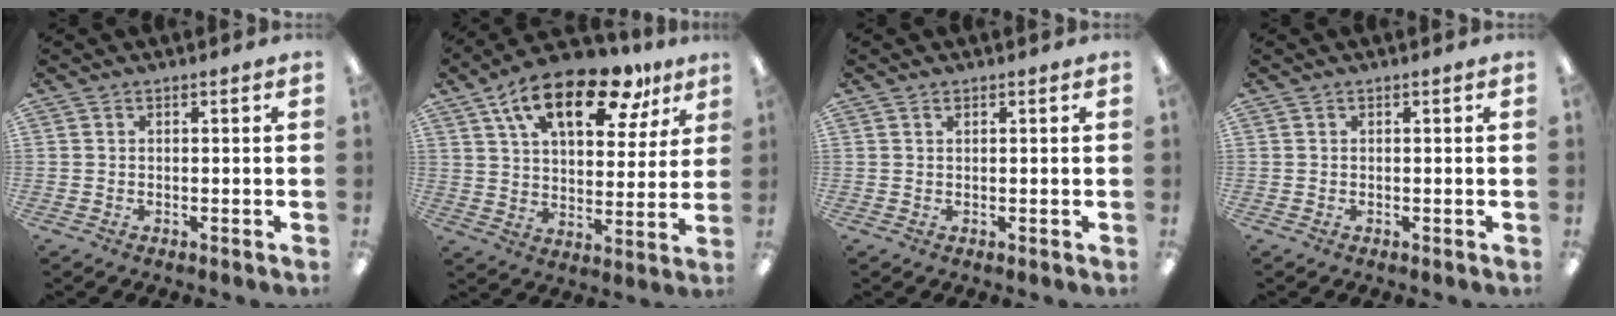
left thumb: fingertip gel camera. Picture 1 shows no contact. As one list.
[{"total": 19.4, "force": [11.2, 8.6, 13.2], "torque": [-0.211, -0.044, 0.186]}, {"total": 0.5, "force": [0.4, 0.2, 0.3], "torque": [-0.006, 0.003, 0.007]}, {"total": 0.0}]